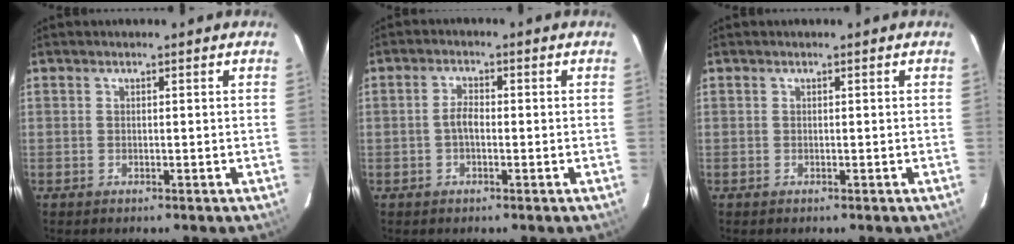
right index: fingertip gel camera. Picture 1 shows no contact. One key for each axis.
{"total": 2.4, "fx": -0.5, "fy": 1.2, "fz": 2.1, "tx": -0.043, "ty": 0.008, "tz": -0.010}
{"total": 0.0}